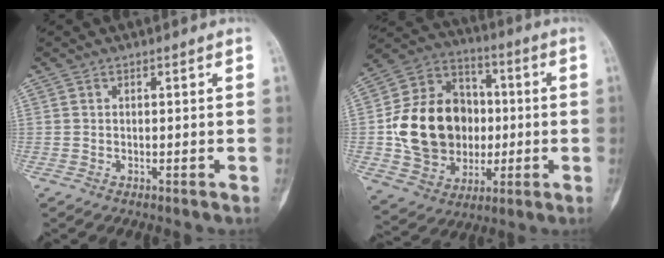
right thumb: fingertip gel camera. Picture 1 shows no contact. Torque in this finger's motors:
{"motor_torque": [2.15, 2.14, 0.85, -1.17, 0.07]}